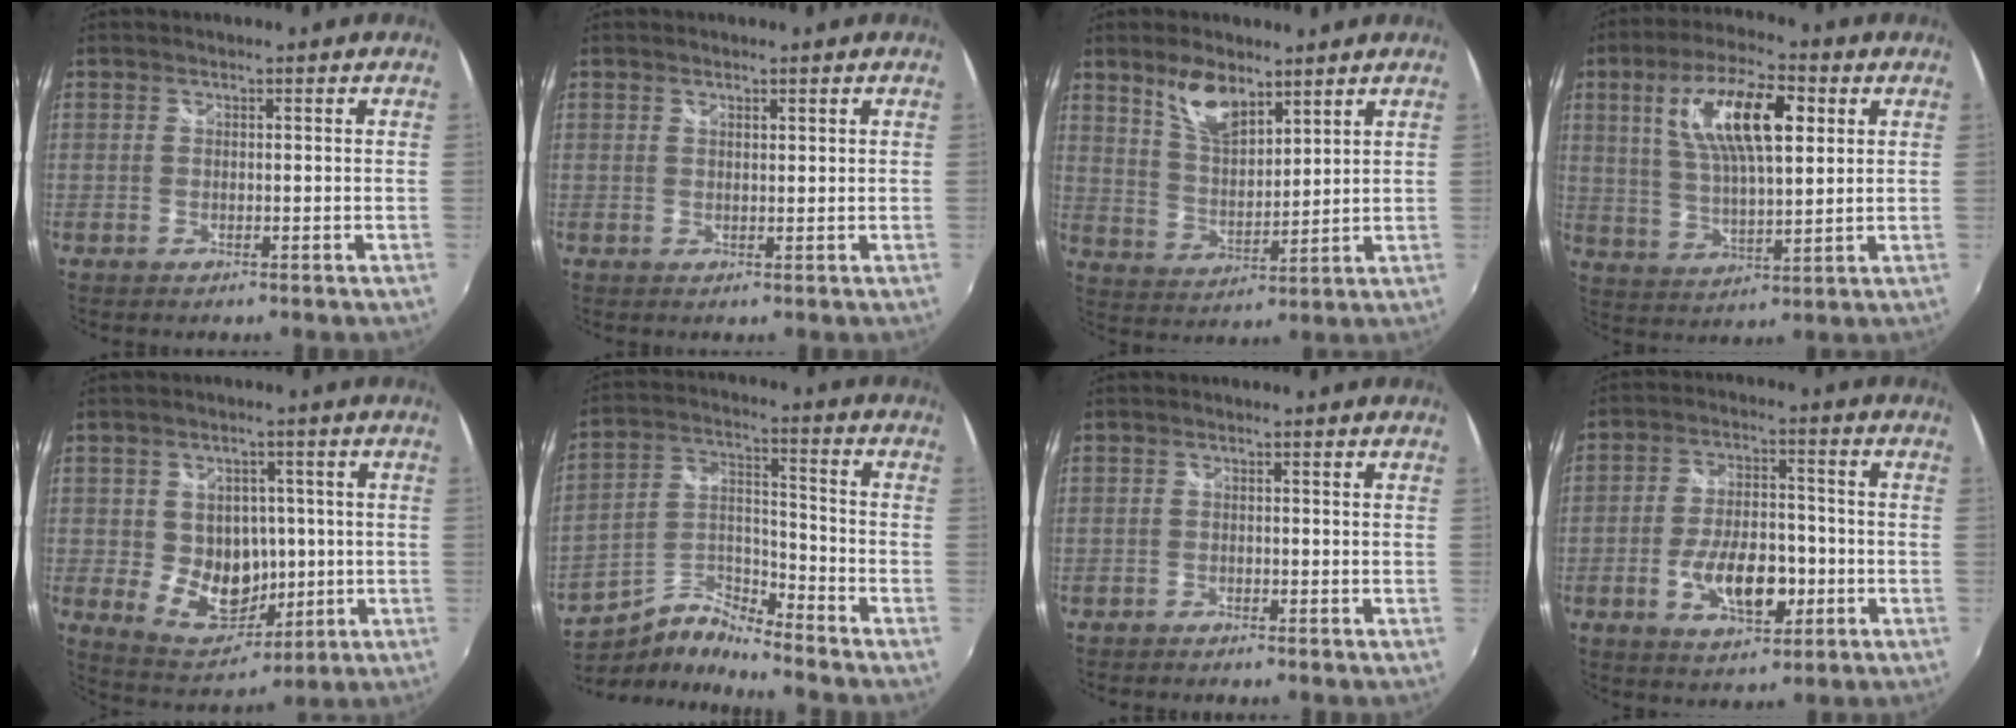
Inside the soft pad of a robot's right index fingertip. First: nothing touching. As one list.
[{"total": 0.9, "force": [0.7, 0.3, 0.5], "torque": [-0.006, 0.001, 0.011]}, {"total": 8.8, "force": [5.9, 3.7, 5.3], "torque": [-0.094, 0.005, 0.117]}, {"total": 14.7, "force": [4.9, 5.2, 12.8], "torque": [-0.237, 0.016, 0.089]}, {"total": 10.6, "force": [-0.6, 8.9, 5.8], "torque": [-0.116, 0.001, 0.012]}, {"total": 8.5, "force": [-7.2, 2.5, 3.8], "torque": [-0.086, 0.022, -0.150]}, {"total": 1.1, "force": [-1.0, 0.3, 0.1], "torque": [-0.008, -0.003, -0.021]}, {"total": 11.6, "force": [-3.6, 5.8, 9.4], "torque": [-0.178, 0.004, -0.053]}]